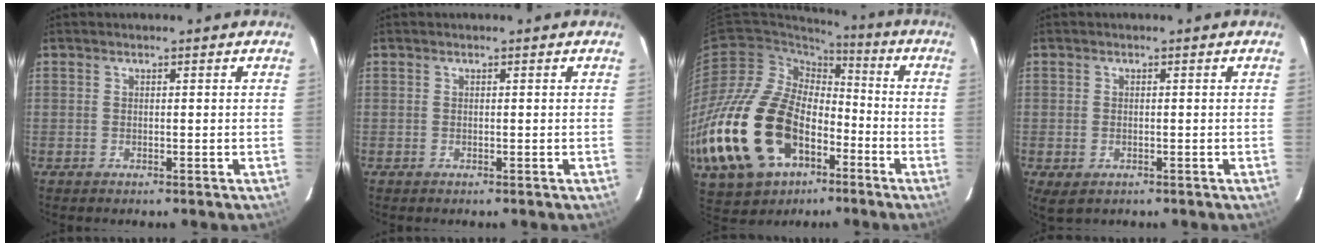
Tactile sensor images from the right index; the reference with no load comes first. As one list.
[{"total": 0.0}, {"total": 31.4, "force": [-12.9, 20.2, 20.2], "torque": [-0.452, -0.011, -0.212]}, {"total": 3.2, "force": [-1.2, 2.2, 1.9], "torque": [-0.034, -0.010, -0.018]}]